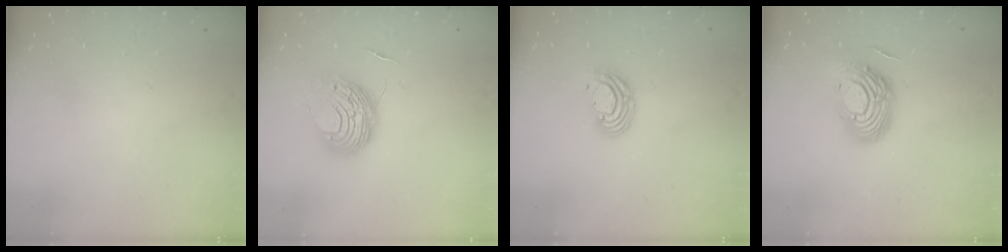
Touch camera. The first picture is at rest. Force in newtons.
{"total": 9.7, "press": 9.6, "slide": 1.3}
{"total": 8.0, "press": 8.0, "slide": 0.4}
{"total": 14.4, "press": 14.3, "slide": 1.2}